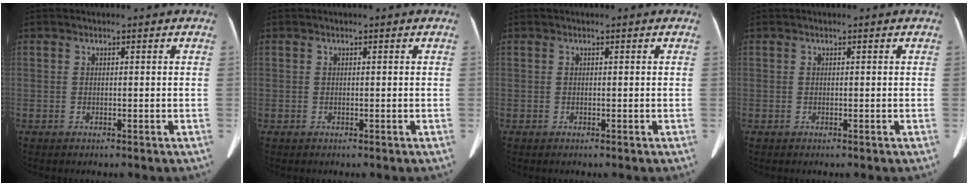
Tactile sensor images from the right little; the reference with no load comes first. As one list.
[{"total": 0.0}, {"total": 0.0}, {"total": 0.0}]